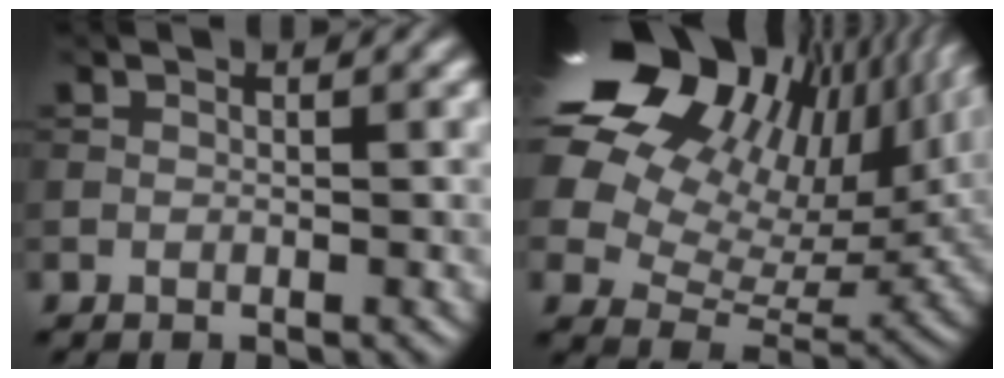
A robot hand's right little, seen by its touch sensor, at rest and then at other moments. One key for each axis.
{"total": 18.3, "fx": 8.8, "fy": 11.2, "fz": 11.5, "tx": -0.223, "ty": 0.054, "tz": 0.155}